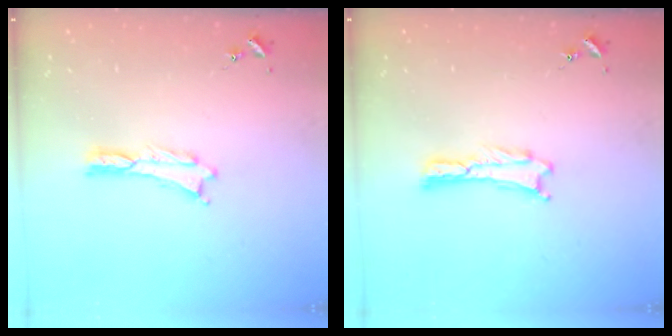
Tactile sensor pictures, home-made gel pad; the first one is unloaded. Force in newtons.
{"total": 0.0}